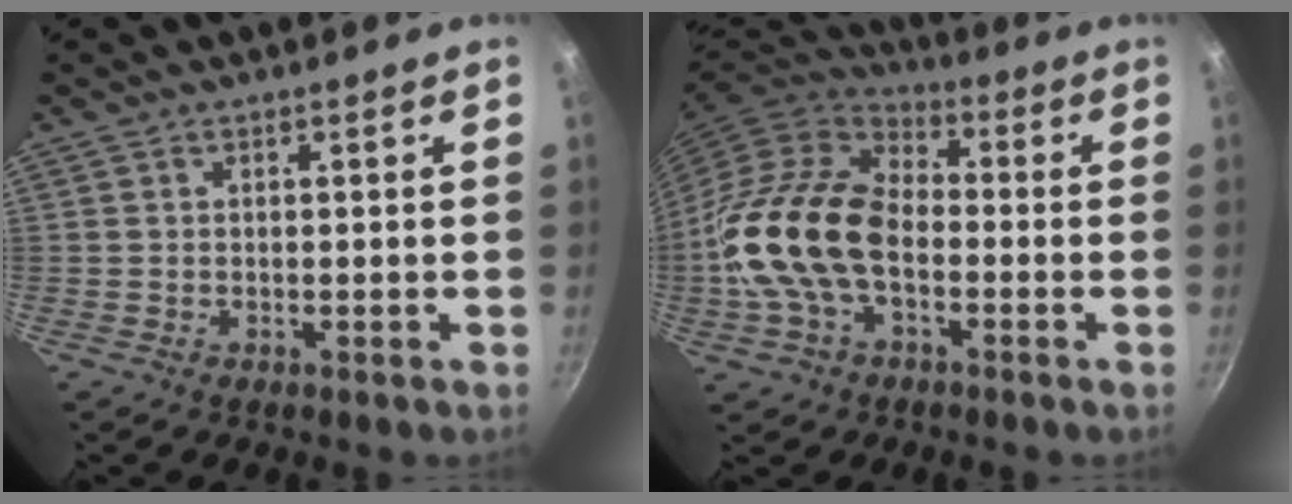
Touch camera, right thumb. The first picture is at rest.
{"total": 18.1, "force": [-3.0, 11.5, 13.7], "torque": [-0.237, 0.033, -0.070]}